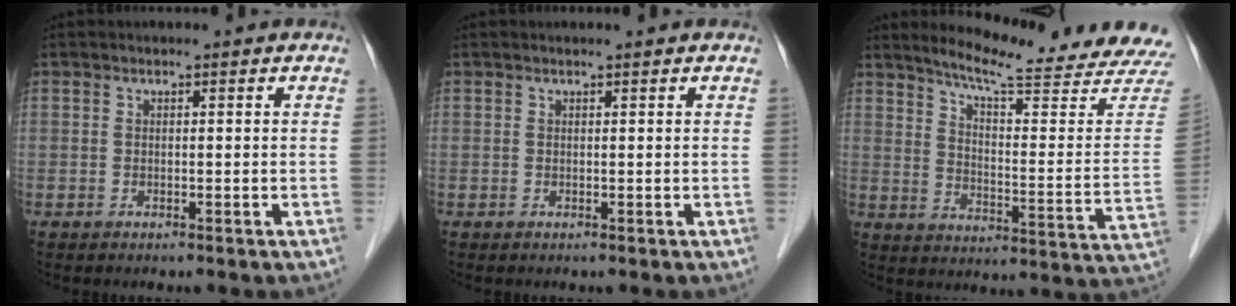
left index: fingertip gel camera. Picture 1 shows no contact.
{"total": 0.8, "force": [0.7, -0.1, 0.3], "torque": [-0.006, 0.006, 0.014]}
{"total": 20.9, "force": [19.5, -0.6, 7.4], "torque": [-0.116, -0.104, 0.248]}